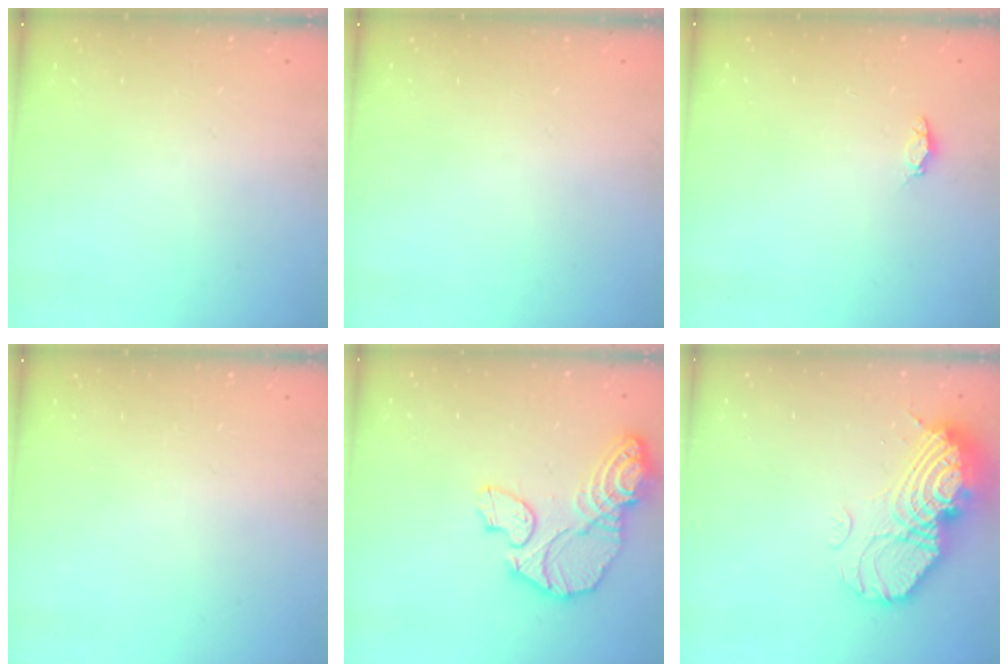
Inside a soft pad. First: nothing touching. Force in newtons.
{"total": 0.0}
{"total": 1.2, "press": 1.1, "slide": 0.4}
{"total": 0.0}
{"total": 15.9, "press": 15.9, "slide": 1.5}
{"total": 18.3, "press": 18.2, "slide": 1.2}